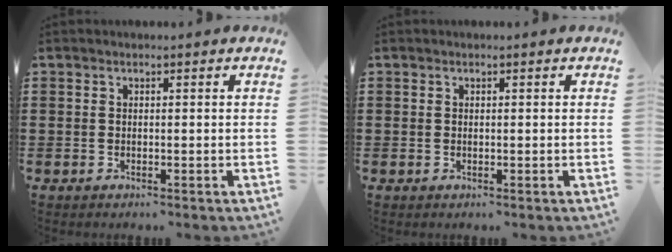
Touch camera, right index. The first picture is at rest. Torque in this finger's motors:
{"motor_torque": [0.57, 1.57, 0.00, 0.01]}